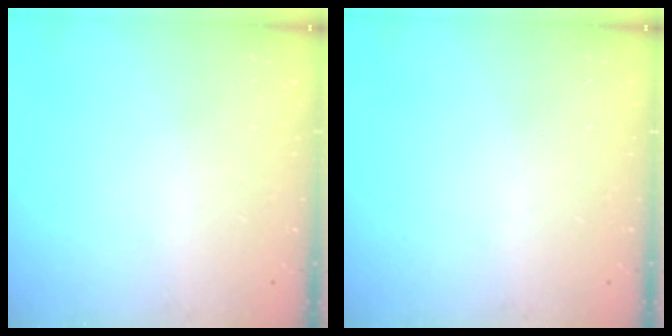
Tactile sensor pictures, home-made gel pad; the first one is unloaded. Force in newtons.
{"total": 0.0}